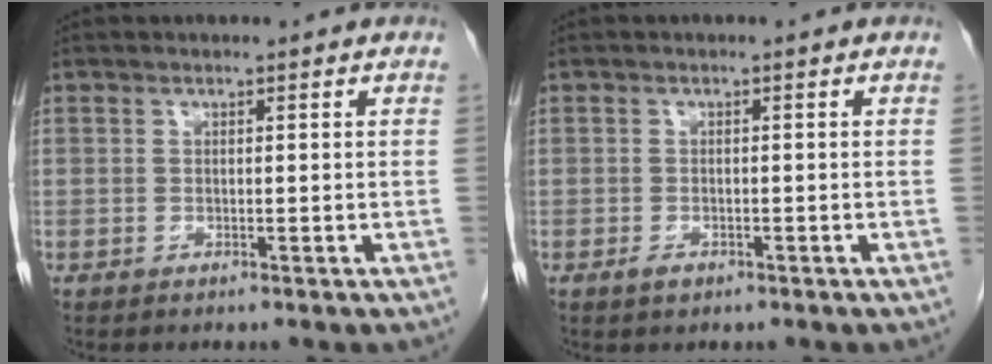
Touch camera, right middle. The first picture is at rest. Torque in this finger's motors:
{"motor_torque": [0.40, -0.30, 0.19, 0.03]}